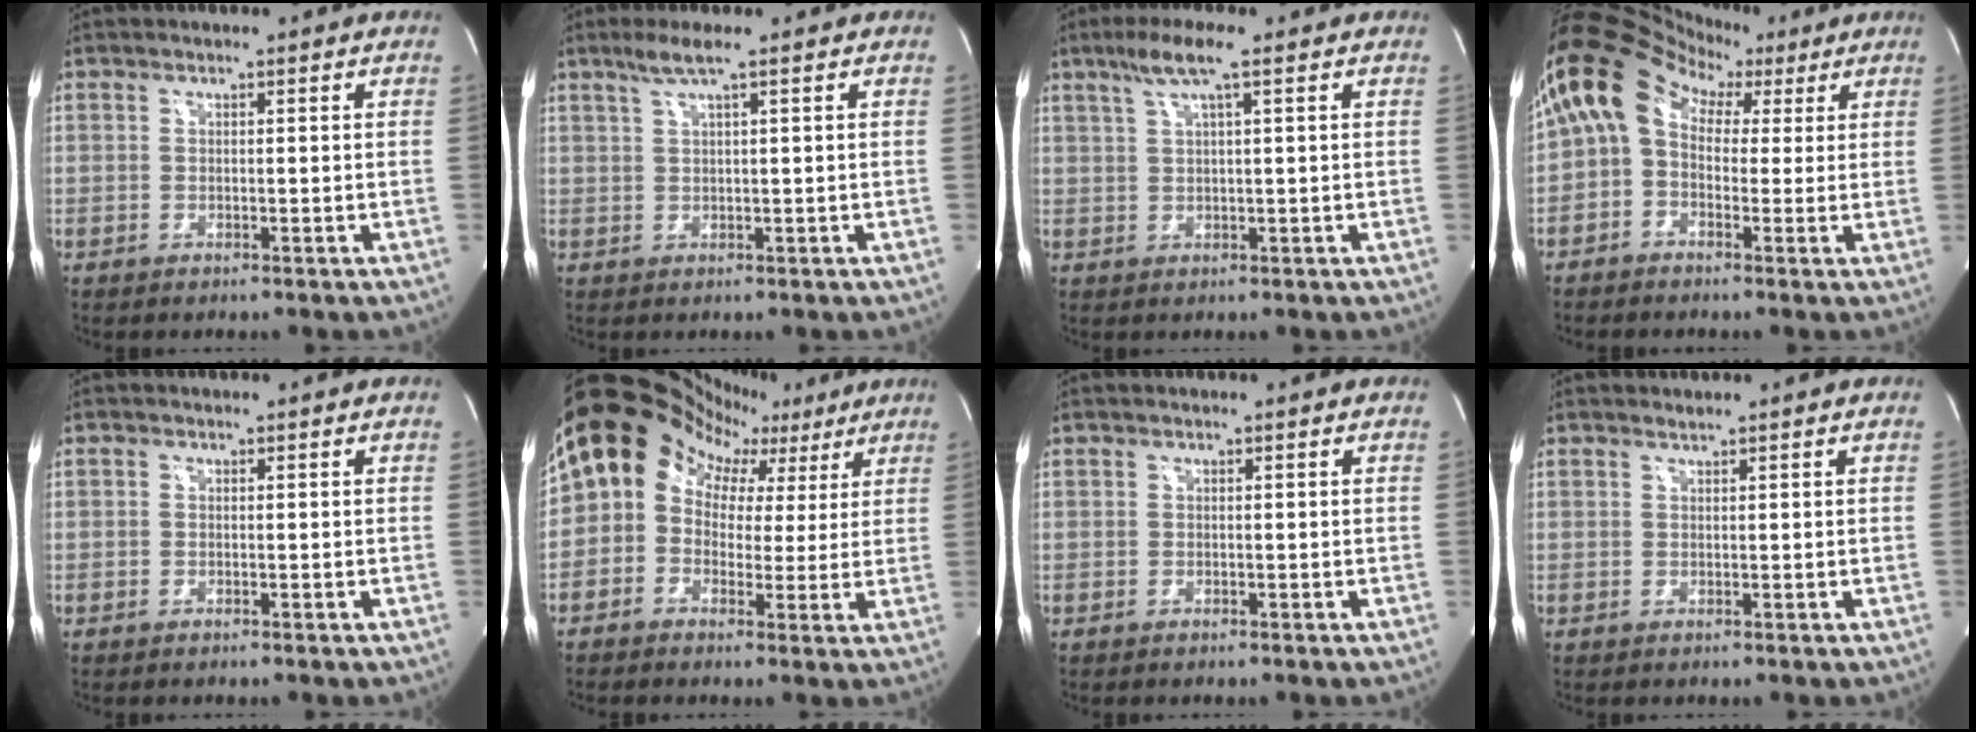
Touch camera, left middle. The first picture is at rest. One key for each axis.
{"total": 3.1, "fx": 2.0, "fy": -0.4, "fz": 2.4, "tx": -0.059, "ty": 0.007, "tz": 0.044}
{"total": 5.1, "fx": 2.9, "fy": -0.2, "fz": 4.2, "tx": -0.090, "ty": 0.013, "tz": 0.057}
{"total": 12.3, "fx": 4.0, "fy": 9.0, "fz": 7.4, "tx": -0.141, "ty": 0.077, "tz": 0.060}
{"total": 0.0}
{"total": 15.5, "fx": 6.6, "fy": 12.8, "fz": 5.8, "tx": -0.108, "ty": 0.084, "tz": 0.085}
{"total": 0.0}
{"total": 0.6, "fx": 0.6, "fy": -0.1, "fz": 0.0, "tx": -0.007, "ty": 0.000, "tz": 0.013}